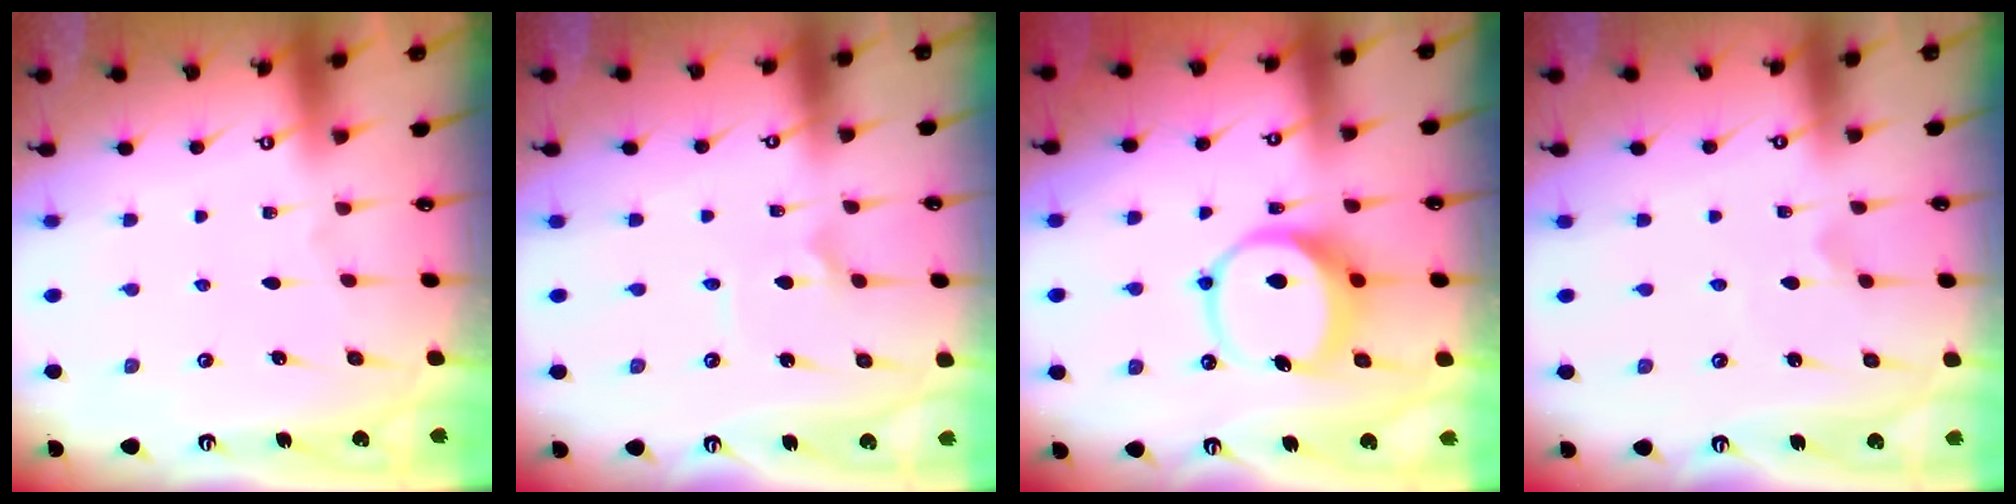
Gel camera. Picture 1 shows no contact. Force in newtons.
{"total": 1.6, "press": 1.5, "slide": 0.2}
{"total": 9.5, "press": 9.3, "slide": 1.7}
{"total": 1.7, "press": 1.6, "slide": 0.2}